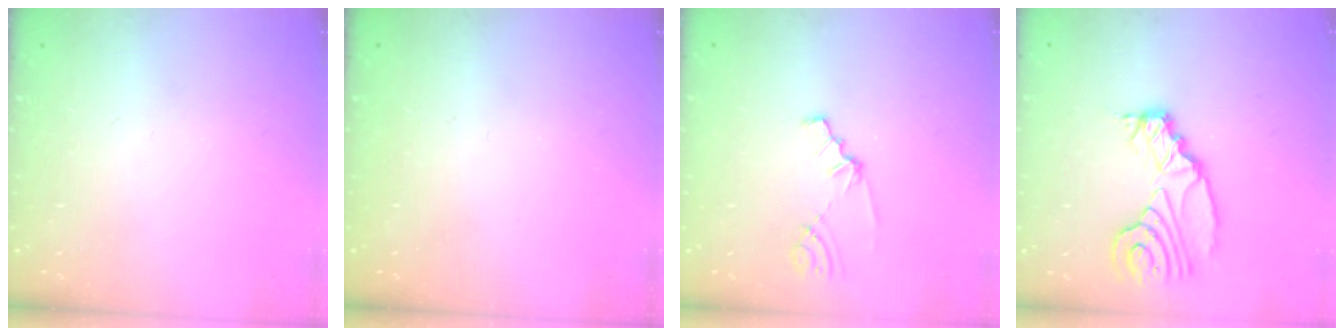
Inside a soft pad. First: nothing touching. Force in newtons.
{"total": 0.0}
{"total": 1.5, "press": 1.5, "slide": 0.3}
{"total": 11.2, "press": 11.1, "slide": 1.3}